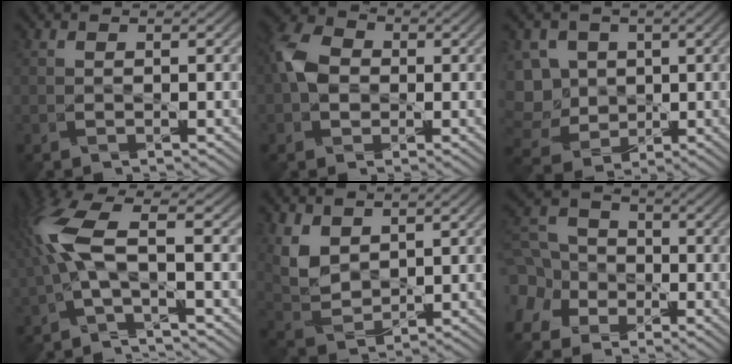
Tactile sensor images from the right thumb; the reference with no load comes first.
{"total": 5.7, "force": [-0.2, 4.3, 3.7], "torque": [-0.095, 0.014, -0.016]}
{"total": 9.2, "force": [1.0, 8.0, 4.5], "torque": [-0.165, 0.027, -0.005]}
{"total": 8.2, "force": [-0.2, 1.8, 8.0], "torque": [-0.202, 0.022, -0.014]}
{"total": 5.0, "force": [3.0, 2.8, 2.8], "torque": [-0.086, -0.006, 0.066]}
{"total": 10.9, "force": [-4.5, 8.5, 5.1], "torque": [-0.160, -0.036, -0.099]}